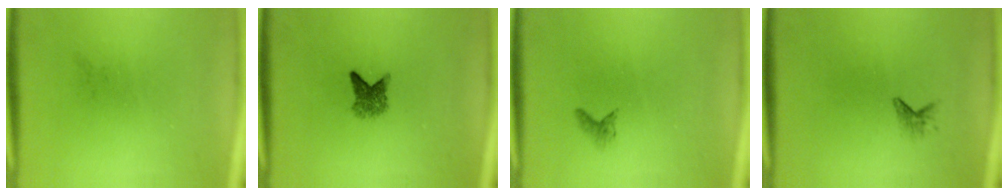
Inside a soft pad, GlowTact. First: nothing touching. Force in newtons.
{"total": 2.7}
{"total": 0.7}
{"total": 1.0}